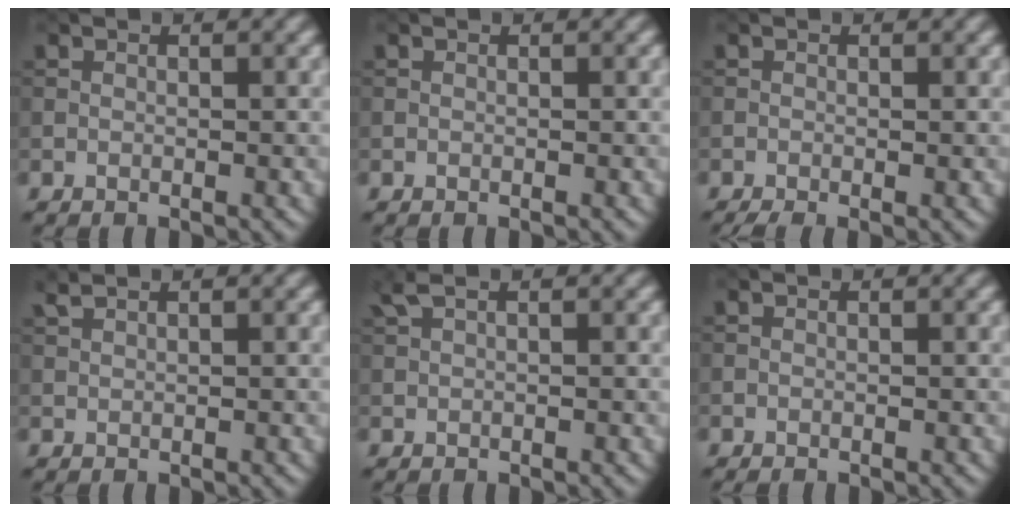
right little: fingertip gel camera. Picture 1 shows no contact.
{"total": 0.0}
{"total": 1.3, "force": [-0.8, 0.3, 1.0], "torque": [-0.020, -0.006, -0.016]}
{"total": 1.0, "force": [0.9, 0.2, 0.4], "torque": [-0.013, 0.004, 0.022]}
{"total": 1.5, "force": [0.9, 0.4, 1.1], "torque": [-0.025, 0.009, 0.021]}
{"total": 0.0}